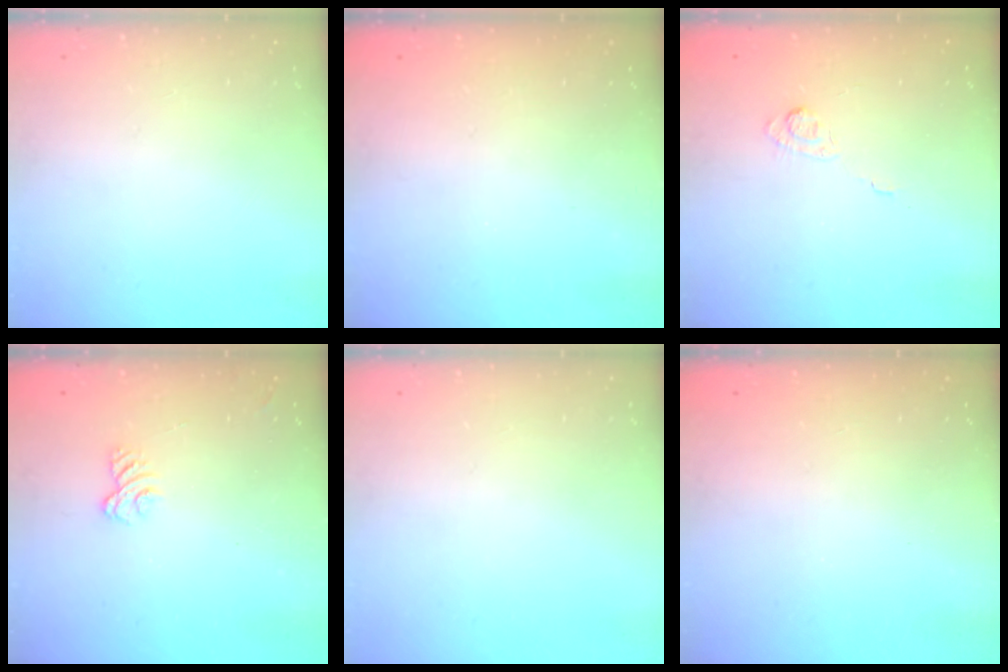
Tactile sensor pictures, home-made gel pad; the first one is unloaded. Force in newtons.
{"total": 2.3, "press": 2.2, "slide": 0.7}
{"total": 2.8, "press": 2.4, "slide": 1.4}
{"total": 2.6, "press": 2.2, "slide": 1.3}
{"total": 0.0}
{"total": 2.5, "press": 2.4, "slide": 0.8}